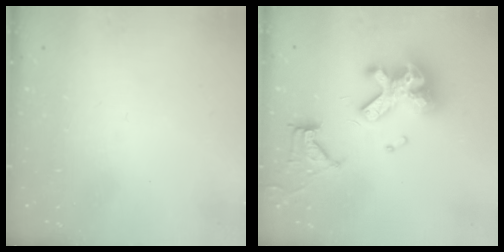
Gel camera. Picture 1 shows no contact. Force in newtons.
{"total": 15.7, "press": 15.6, "slide": 1.7}